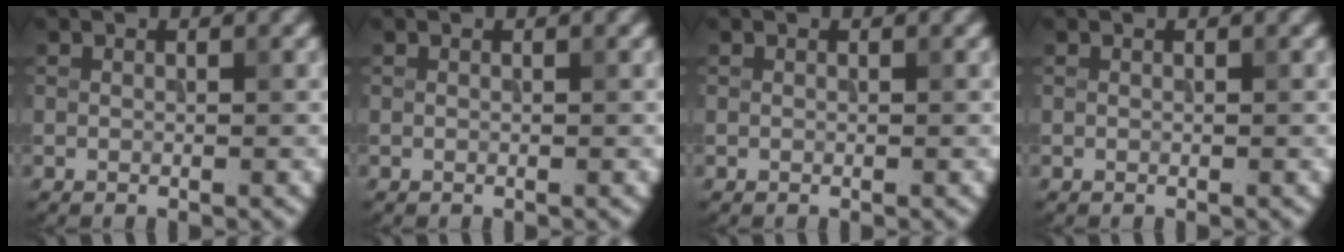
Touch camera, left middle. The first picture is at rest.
{"total": 0.0}
{"total": 0.0}
{"total": 0.0}